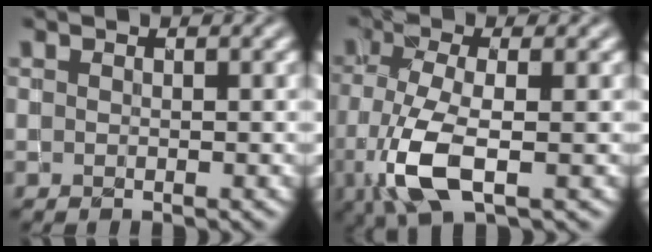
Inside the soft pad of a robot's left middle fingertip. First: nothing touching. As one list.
[{"total": 5.8, "force": [-2.2, 1.9, 5.0], "torque": [-0.117, -0.005, -0.045]}]